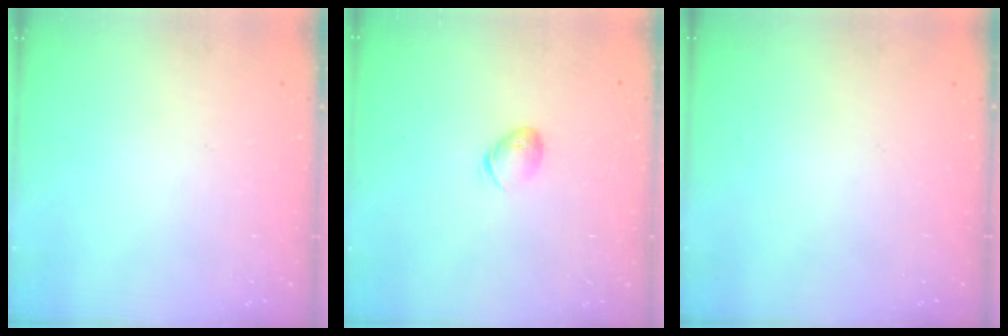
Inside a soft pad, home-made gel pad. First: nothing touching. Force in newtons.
{"total": 6.4, "press": 6.3, "slide": 1.2}
{"total": 0.0}